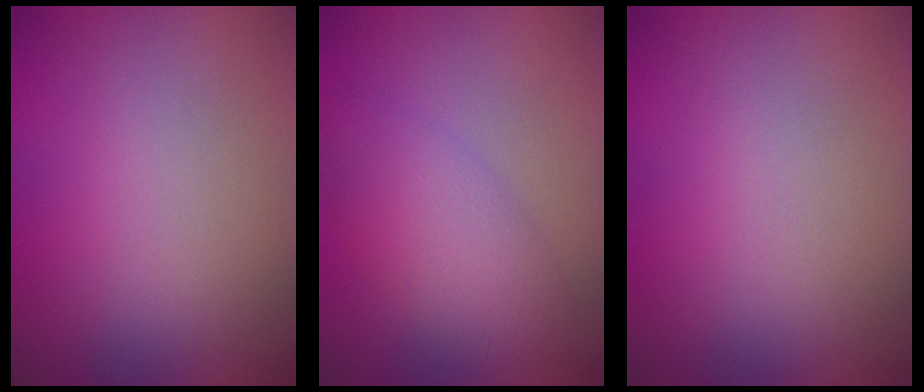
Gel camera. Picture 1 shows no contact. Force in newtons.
{"total": 4.1, "press": 4.1, "slide": 0.1}
{"total": 0.0}